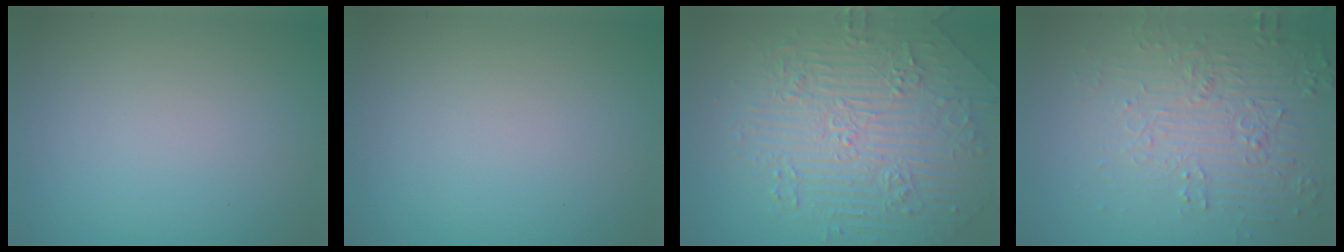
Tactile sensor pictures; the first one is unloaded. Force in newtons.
{"total": 0.0}
{"total": 6.1, "press": 5.5, "slide": 2.6}
{"total": 4.5, "press": 4.3, "slide": 1.3}